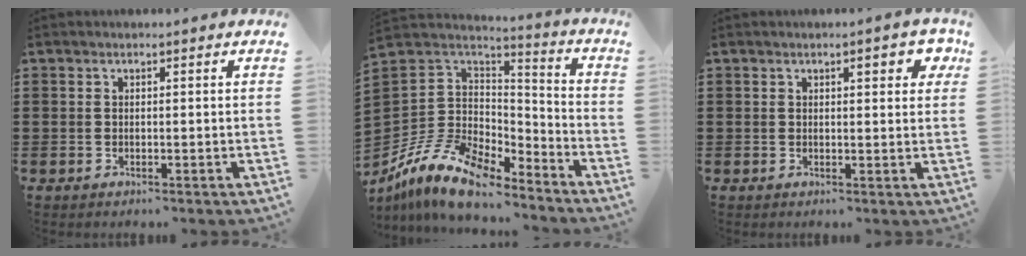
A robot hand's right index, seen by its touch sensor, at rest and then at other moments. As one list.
[{"total": 12.7, "force": [-9.1, 6.1, 6.4], "torque": [-0.162, 0.014, -0.178]}, {"total": 3.4, "force": [1.4, 1.0, 2.9], "torque": [-0.037, -0.002, 0.017]}]